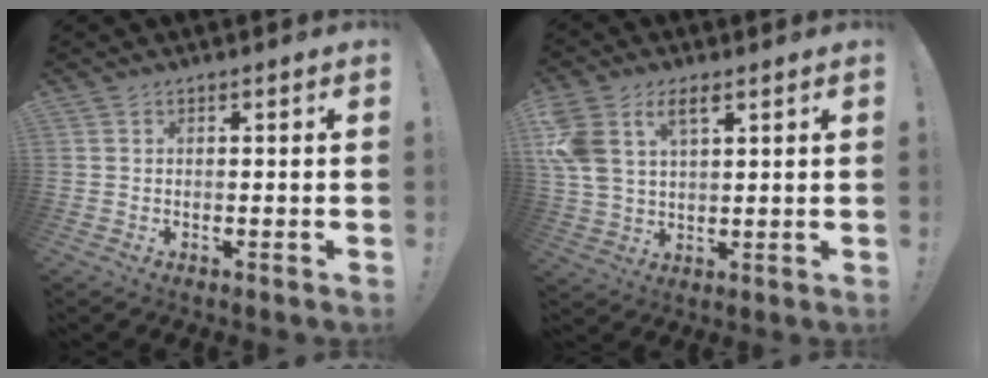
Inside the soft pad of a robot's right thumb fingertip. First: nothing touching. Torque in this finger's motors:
{"motor_torque": [0.83, 0.87, 0.81, 0.00, 0.14]}